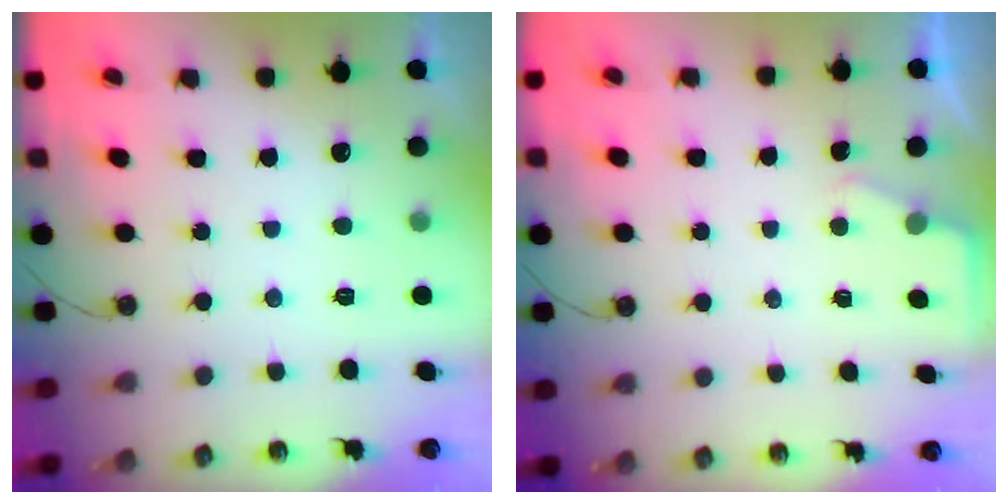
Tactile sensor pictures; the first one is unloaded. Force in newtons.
{"total": 2.1, "press": 2.1, "slide": 0.3}